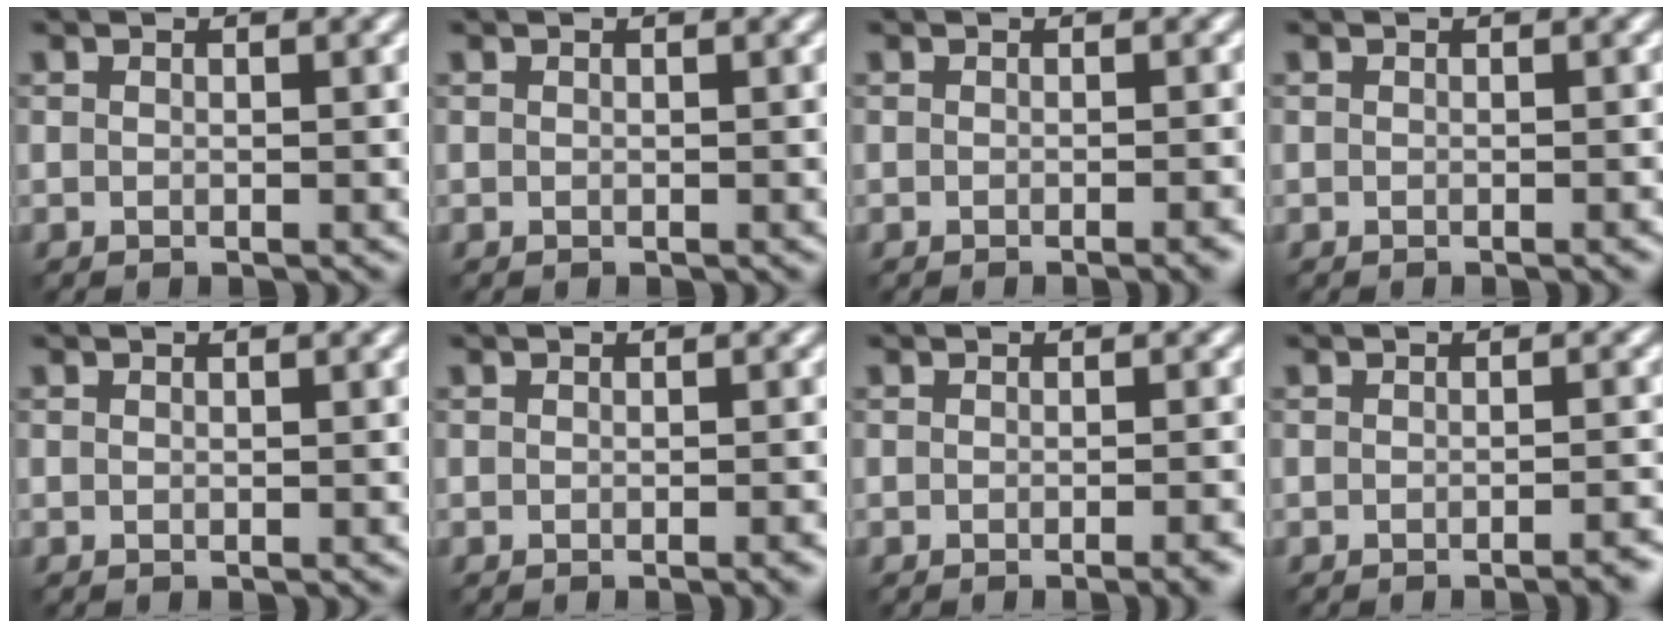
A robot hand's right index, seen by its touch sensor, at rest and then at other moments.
{"total": 0.0}
{"total": 2.0, "force": [-0.8, 0.7, 1.7], "torque": [0.000, 0.005, -0.007]}
{"total": 0.8, "force": [-0.2, 0.4, 0.7], "torque": [-0.004, 0.002, -0.006]}
{"total": 0.0}
{"total": 1.5, "force": [-0.4, 0.6, 1.3], "torque": [-0.003, 0.004, -0.006]}
{"total": 2.5, "force": [-1.1, 0.8, 2.1], "torque": [0.000, 0.006, -0.009]}
{"total": 1.9, "force": [-1.2, 0.4, 1.5], "torque": [0.002, 0.006, -0.014]}